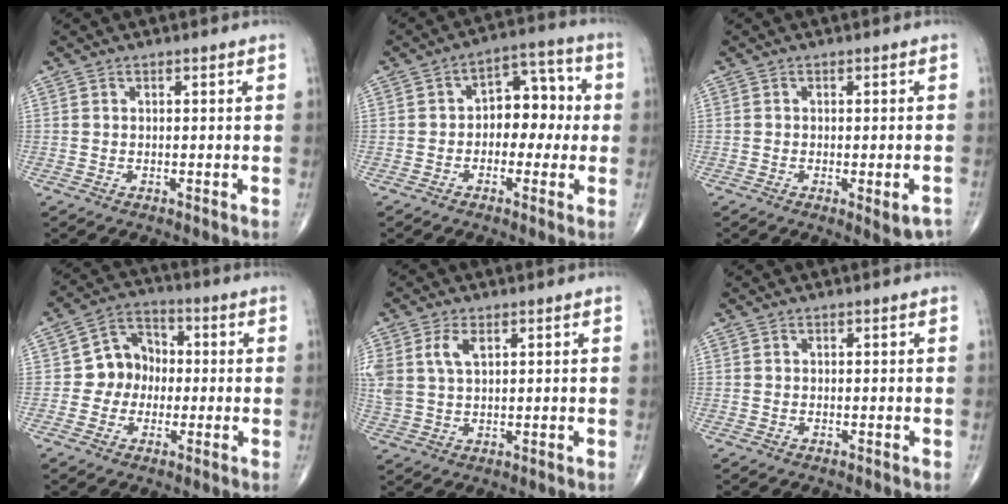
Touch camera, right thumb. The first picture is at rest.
{"total": 9.3, "force": [-0.3, 6.2, 6.9], "torque": [-0.053, 0.035, -0.017]}
{"total": 4.3, "force": [-1.9, 1.5, 3.6], "torque": [-0.037, 0.003, -0.018]}
{"total": 8.1, "force": [-0.6, 7.2, 3.7], "torque": [-0.025, 0.029, -0.027]}
{"total": 7.4, "force": [2.8, 4.2, 5.4], "torque": [-0.125, 0.001, 0.062]}
{"total": 0.0}